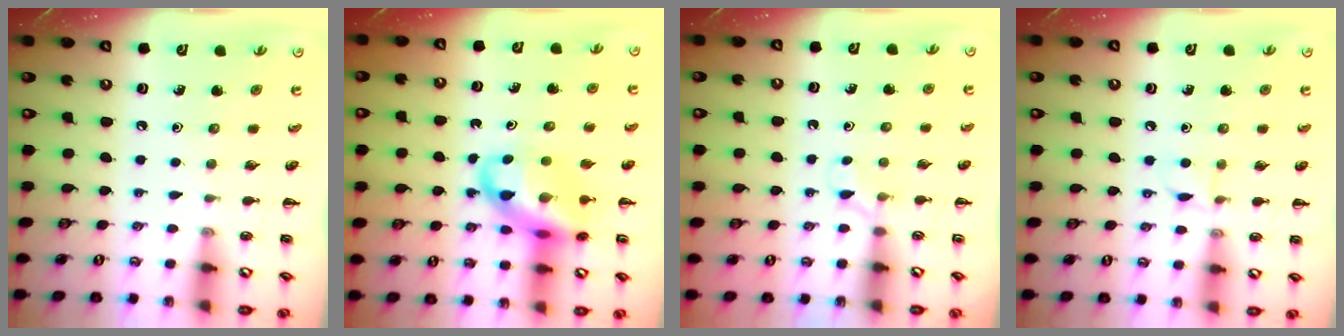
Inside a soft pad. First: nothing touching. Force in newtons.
{"total": 13.7, "press": 13.3, "slide": 3.3}
{"total": 3.6, "press": 3.3, "slide": 1.3}
{"total": 5.6, "press": 5.5, "slide": 1.4}